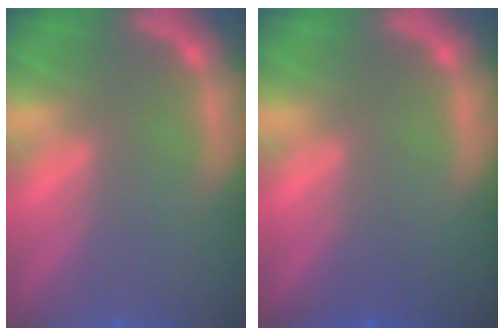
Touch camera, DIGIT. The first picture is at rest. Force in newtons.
{"total": 1.0}